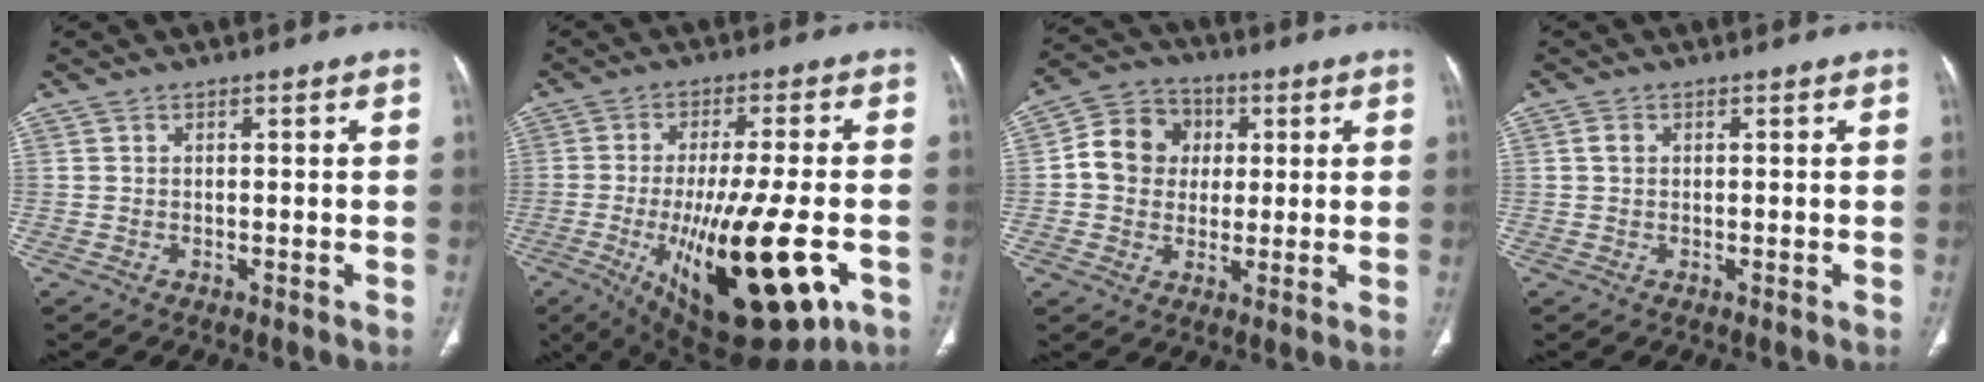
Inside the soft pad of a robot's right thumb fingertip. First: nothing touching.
{"total": 22.7, "force": [-6.7, 7.2, 20.4], "torque": [-0.324, -0.014, -0.083]}
{"total": 10.6, "force": [1.2, 9.4, 4.6], "torque": [-0.053, 0.014, 0.011]}
{"total": 1.0, "force": [0.2, 0.8, 0.6], "torque": [-0.010, 0.003, 0.003]}